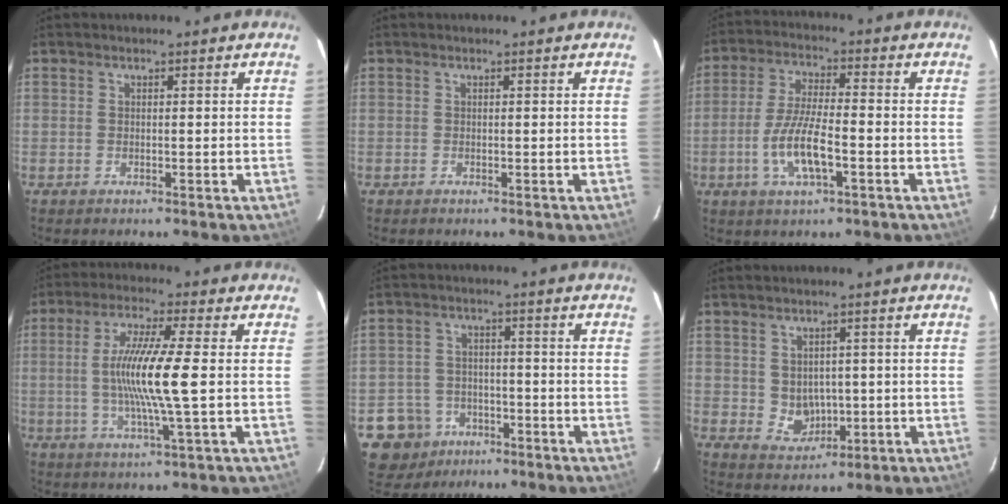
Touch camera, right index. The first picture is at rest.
{"total": 0.0}
{"total": 9.5, "force": [-3.3, 2.4, 8.6], "torque": [-0.174, -0.005, -0.064]}
{"total": 11.3, "force": [-0.4, -0.3, 11.3], "torque": [-0.214, -0.007, -0.010]}
{"total": 9.0, "force": [-4.8, 7.6, 1.2], "torque": [-0.053, 0.029, -0.071]}
{"total": 4.8, "force": [0.2, 4.4, 2.0], "torque": [-0.040, 0.005, 0.020]}